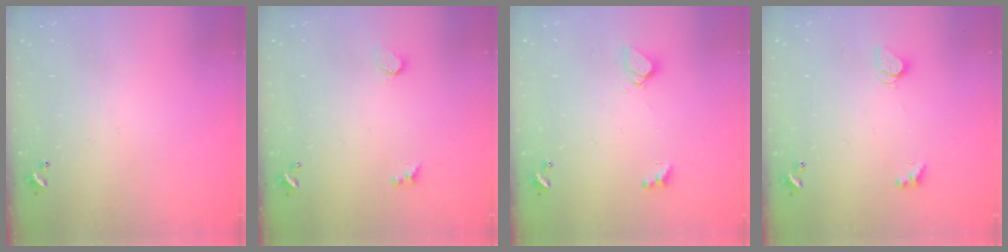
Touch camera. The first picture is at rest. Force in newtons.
{"total": 0.9, "press": 0.8, "slide": 0.4}
{"total": 1.6, "press": 1.5, "slide": 0.4}
{"total": 2.0, "press": 2.0, "slide": 0.3}